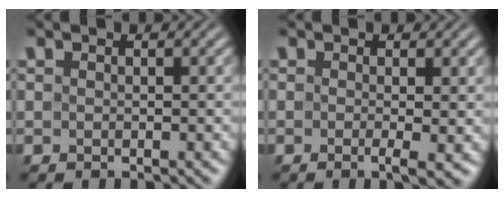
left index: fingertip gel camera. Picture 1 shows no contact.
{"total": 2.3, "force": [-0.3, 0.4, 2.2], "torque": [-0.028, -0.011, -0.006]}